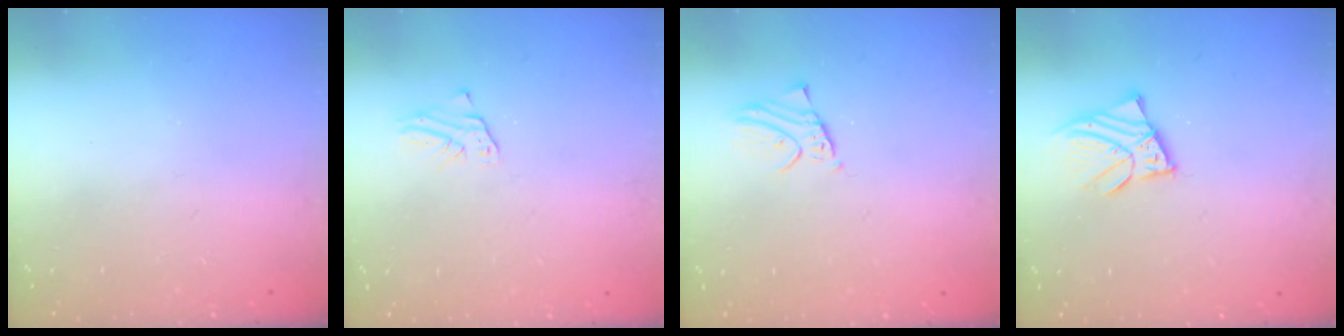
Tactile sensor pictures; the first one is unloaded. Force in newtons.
{"total": 1.6, "press": 1.6, "slide": 0.1}
{"total": 1.9, "press": 1.9, "slide": 0.1}
{"total": 5.9, "press": 5.9, "slide": 0.9}